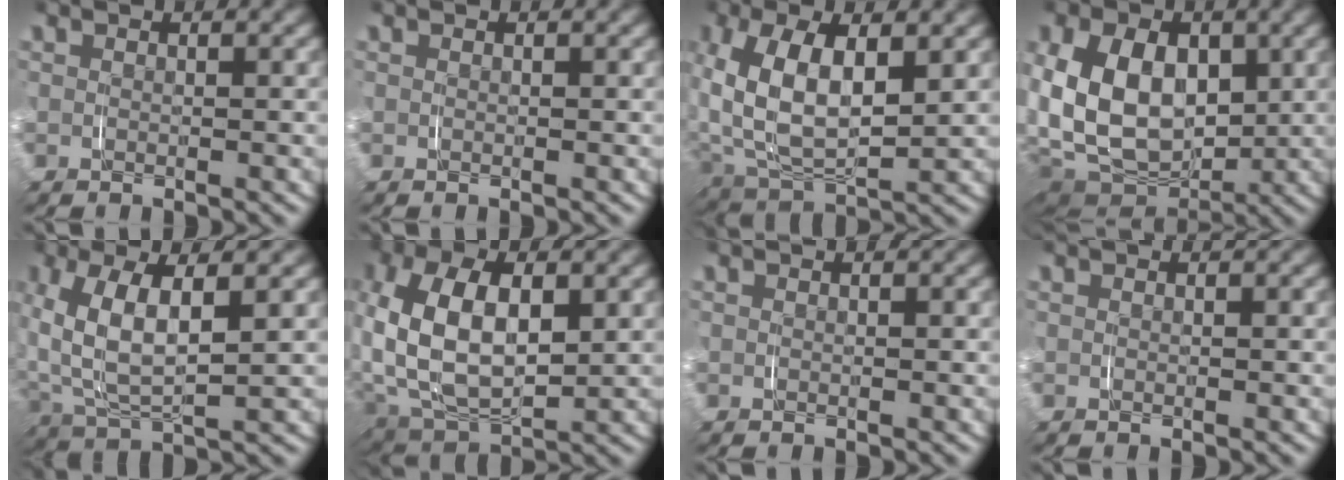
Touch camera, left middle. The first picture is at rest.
{"total": 0.0}
{"total": 8.7, "force": [1.0, 5.7, 6.6], "torque": [-0.162, -0.019, 0.033]}
{"total": 13.6, "force": [0.3, 10.4, 8.7], "torque": [-0.195, -0.028, 0.014]}
{"total": 7.4, "force": [1.2, 4.4, 5.9], "torque": [-0.144, -0.009, 0.030]}
{"total": 10.4, "force": [0.6, 7.1, 7.6], "torque": [-0.187, -0.020, 0.026]}
{"total": 0.0}
{"total": 0.0}